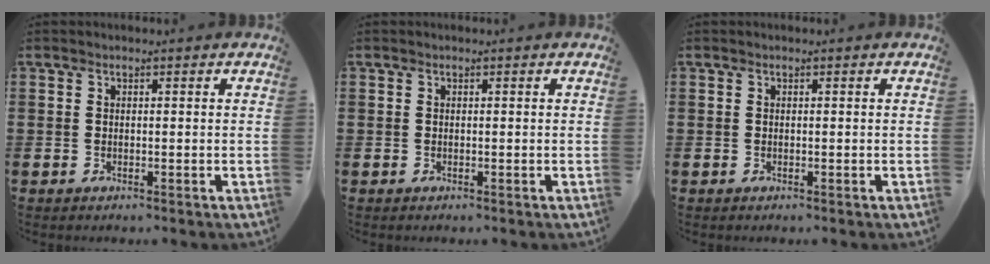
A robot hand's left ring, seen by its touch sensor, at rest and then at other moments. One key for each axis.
{"total": 0.0}
{"total": 0.0}